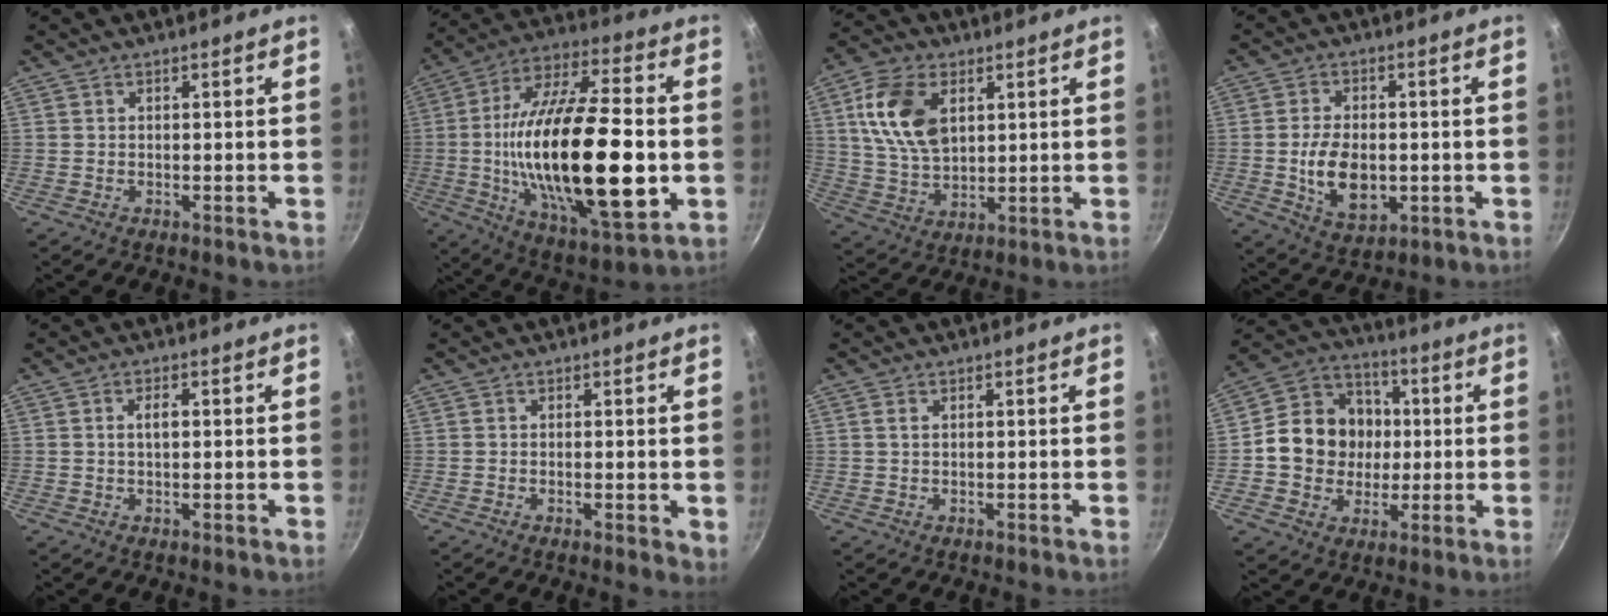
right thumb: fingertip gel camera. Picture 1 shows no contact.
{"total": 30.9, "force": [-2.7, 11.8, 28.5], "torque": [-0.506, 0.007, -0.044]}
{"total": 13.4, "force": [4.1, 8.3, 9.6], "torque": [-0.166, -0.013, 0.080]}
{"total": 10.4, "force": [-1.2, 6.5, 8.0], "torque": [-0.128, -0.004, -0.012]}
{"total": 2.6, "force": [0.3, 1.2, 2.3], "torque": [-0.040, 0.005, 0.003]}
{"total": 2.5, "force": [-0.1, 1.0, 2.3], "torque": [-0.030, -0.006, -0.003]}
{"total": 0.8, "force": [0.3, 0.4, 0.6], "torque": [-0.012, 0.001, 0.004]}
{"total": 15.1, "force": [0.2, 13.2, 7.1], "torque": [-0.087, 0.022, -0.007]}